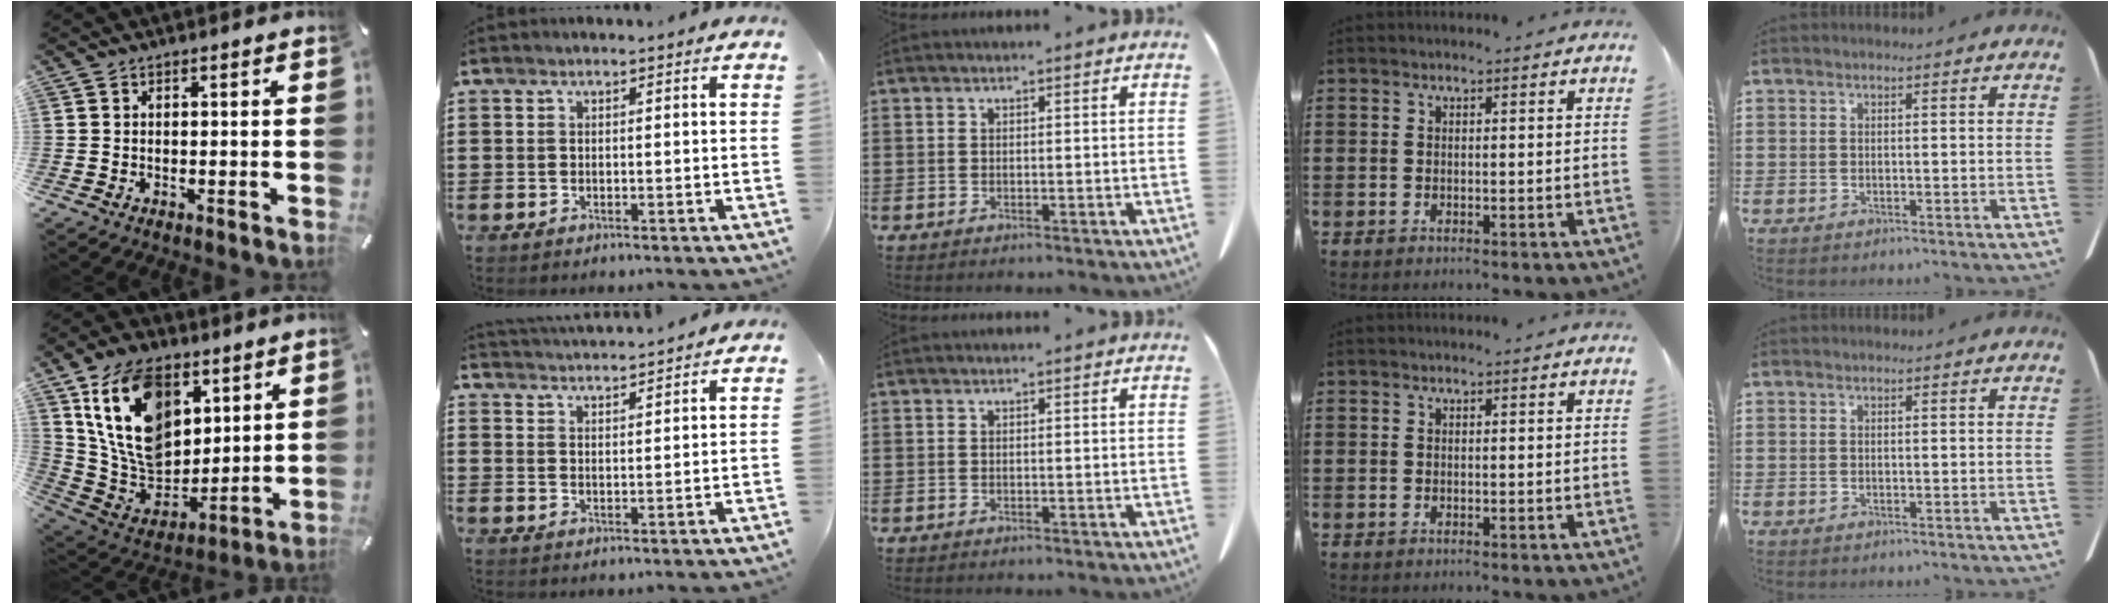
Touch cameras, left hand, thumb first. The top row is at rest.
{"thumb": {"total": 19.8, "force": [8.3, 13.8, 11.5], "torque": [-0.237, -0.038, 0.154]}, "index": {"total": 3.1, "force": [3.1, -0.4, -0.2], "torque": [-0.006, -0.017, 0.056]}}